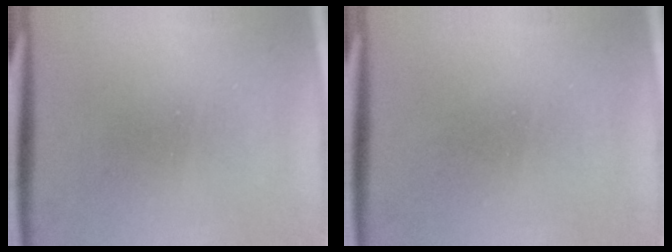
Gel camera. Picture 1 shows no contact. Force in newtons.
{"total": 1.7}